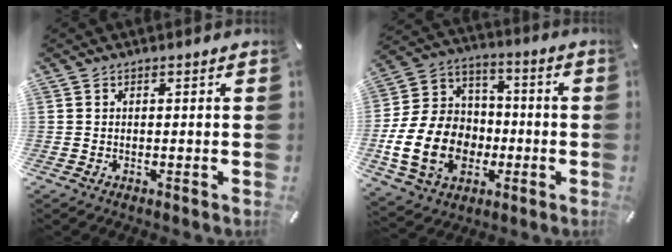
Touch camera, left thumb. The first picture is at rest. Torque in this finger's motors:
{"motor_torque": [0.25, 1.95, 1.64, -1.13, 0.29]}